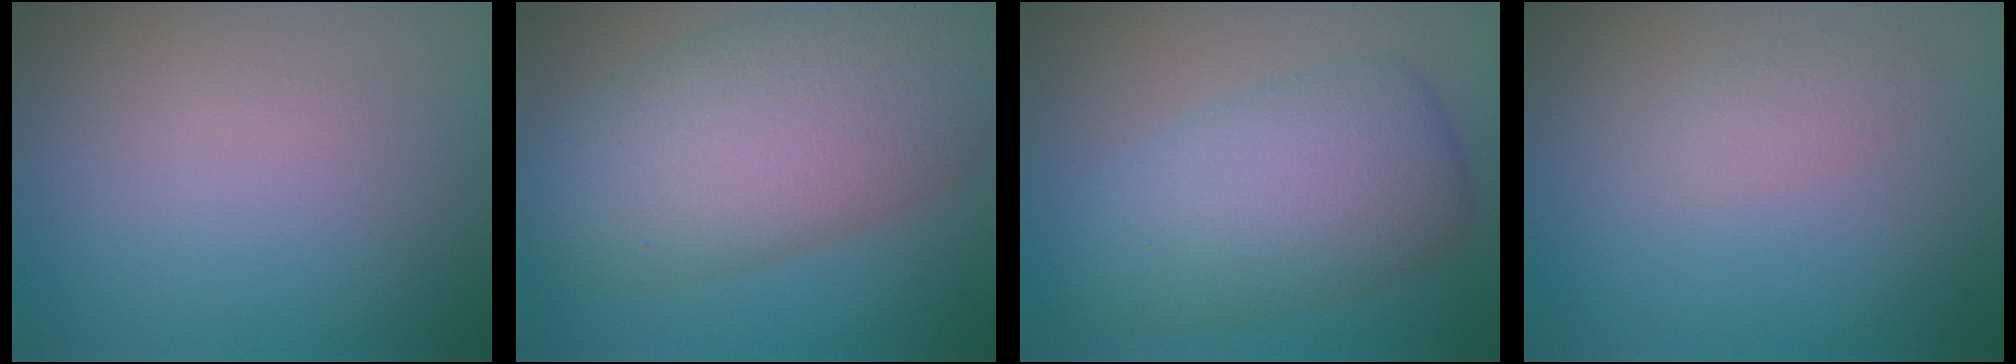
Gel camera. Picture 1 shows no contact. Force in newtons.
{"total": 11.1, "press": 11.0, "slide": 0.8}
{"total": 7.5, "press": 7.5, "slide": 0.4}
{"total": 1.3, "press": 1.3, "slide": 0.0}